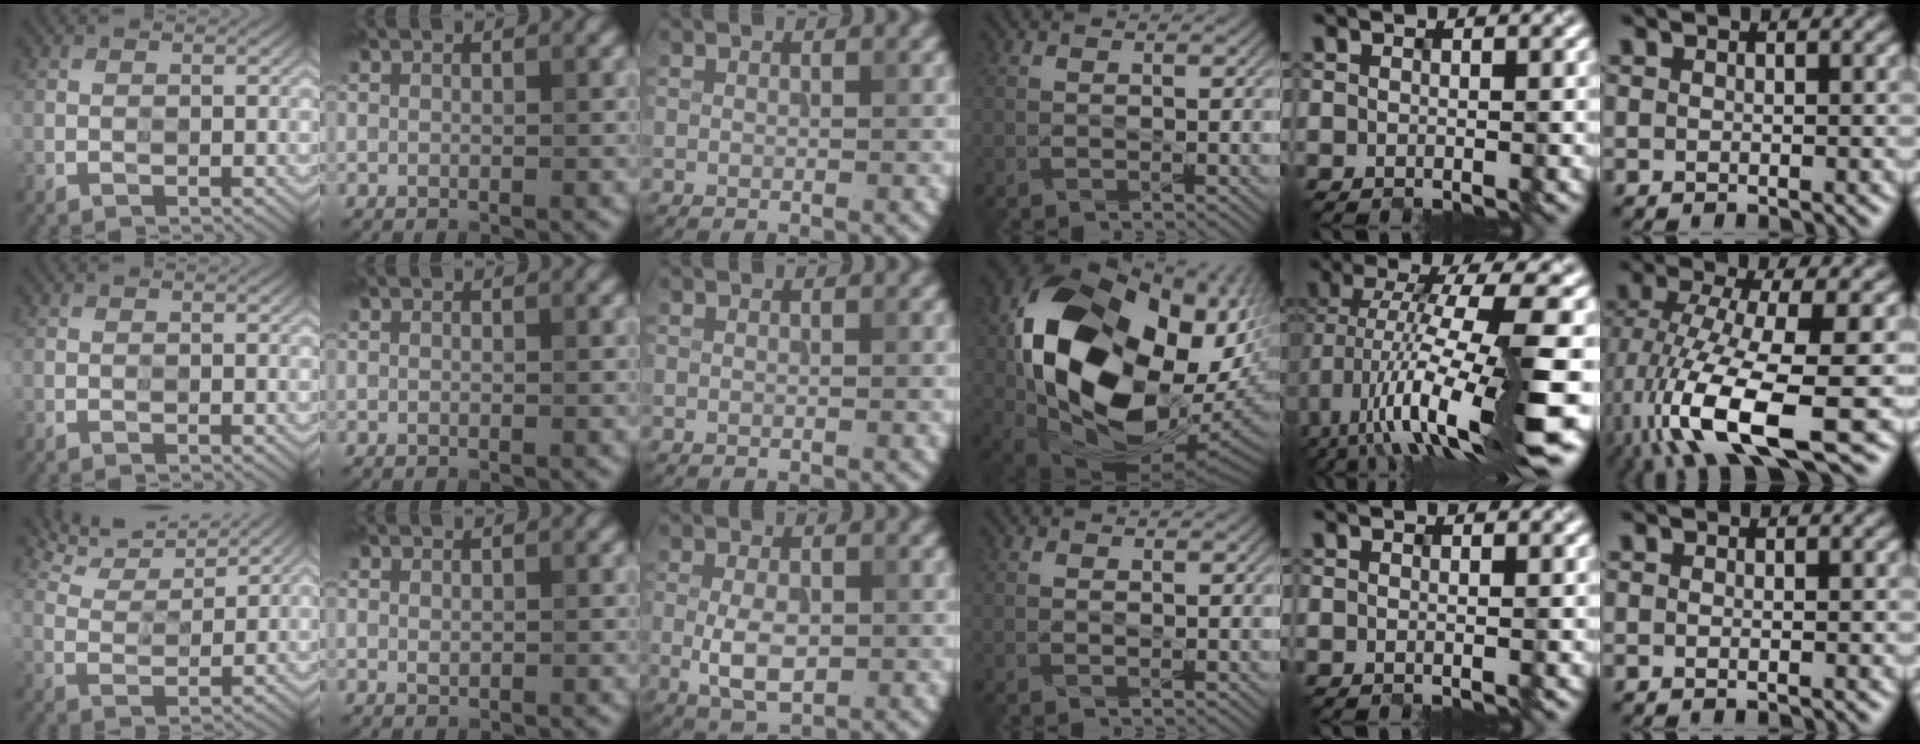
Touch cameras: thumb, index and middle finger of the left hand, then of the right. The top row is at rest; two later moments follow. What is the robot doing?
{"motion": "insert", "object": "drawer"}